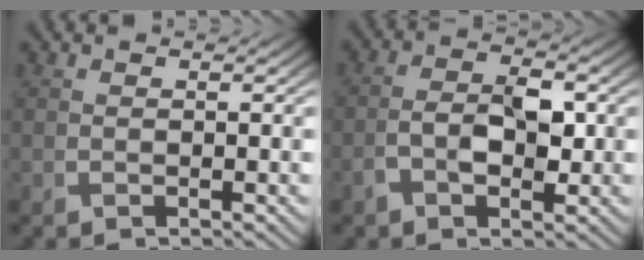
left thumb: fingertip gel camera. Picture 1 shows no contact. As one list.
[{"total": 5.0, "force": [-1.2, 2.5, 4.1], "torque": [-0.085, 0.006, -0.026]}]